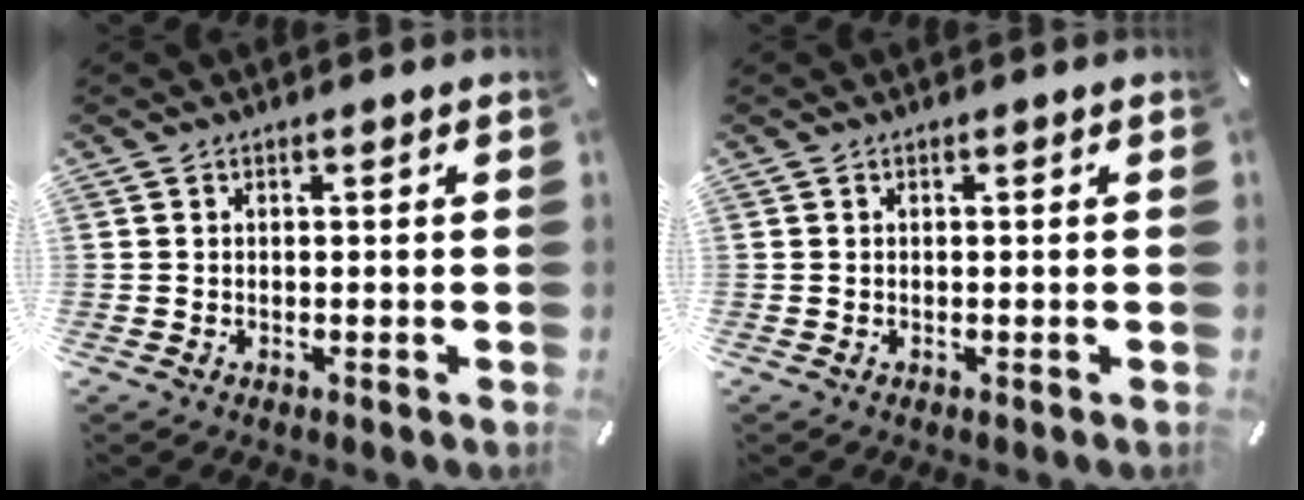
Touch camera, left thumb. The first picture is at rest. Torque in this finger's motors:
{"motor_torque": [-0.25, -0.23, -0.15, 0.08, 0.01]}